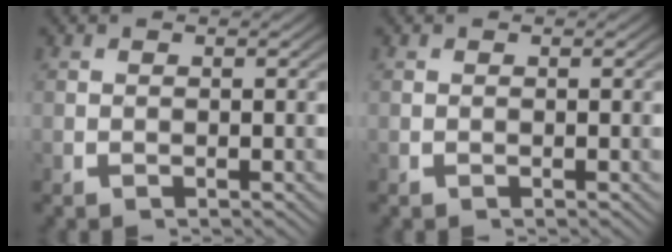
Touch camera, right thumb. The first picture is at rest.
{"total": 0.0}